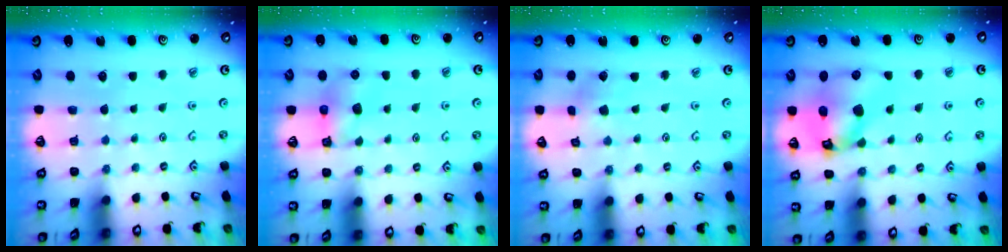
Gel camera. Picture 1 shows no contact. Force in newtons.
{"total": 6.6, "press": 6.6, "slide": 0.3}
{"total": 2.3, "press": 2.2, "slide": 0.4}
{"total": 14.2, "press": 14.0, "slide": 2.0}